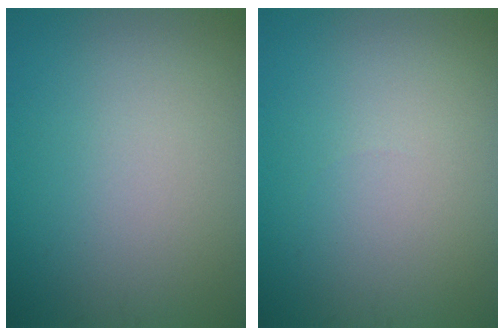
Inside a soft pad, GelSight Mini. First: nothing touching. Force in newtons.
{"total": 0.0}